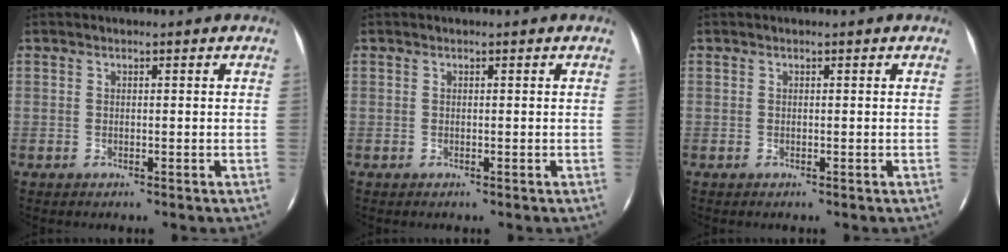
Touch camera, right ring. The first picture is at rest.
{"total": 0.0}
{"total": 0.0}